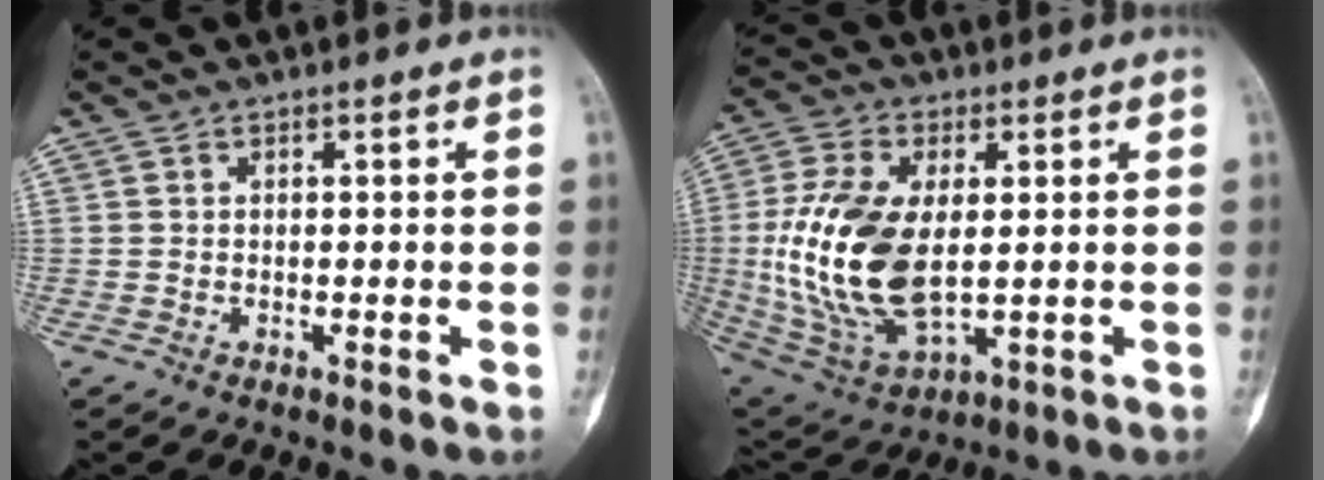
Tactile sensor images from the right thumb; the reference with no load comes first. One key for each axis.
{"total": 19.2, "fx": 0.5, "fy": 10.4, "fz": 16.2, "tx": -0.337, "ty": -0.012, "tz": 0.024}